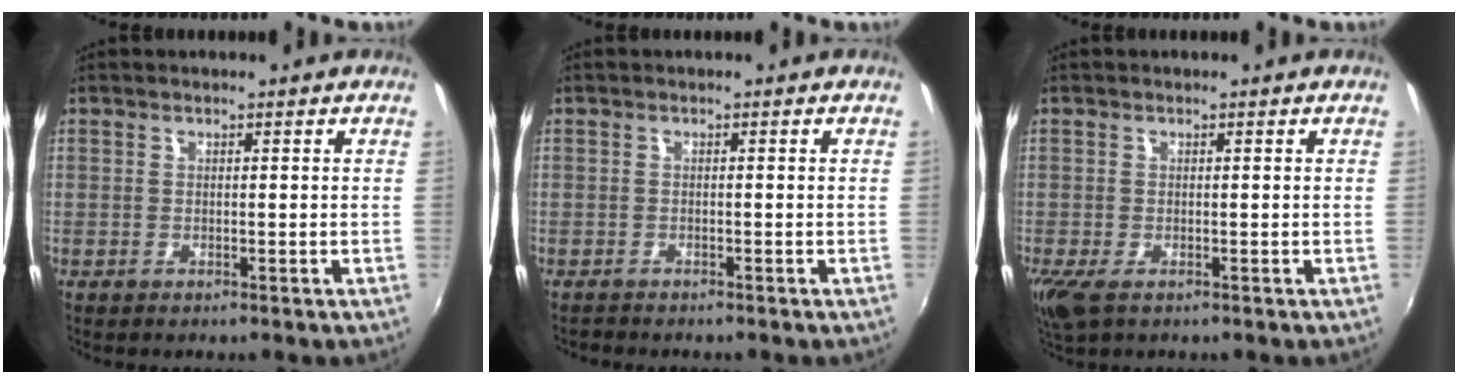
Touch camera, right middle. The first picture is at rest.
{"total": 1.5, "force": [-1.4, 0.4, 0.2], "torque": [-0.010, -0.006, -0.024]}
{"total": 3.4, "force": [-2.0, 1.6, 2.3], "torque": [-0.048, -0.016, -0.034]}